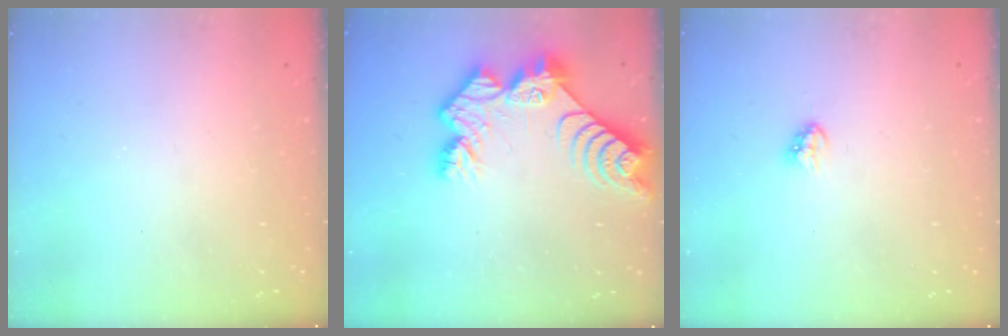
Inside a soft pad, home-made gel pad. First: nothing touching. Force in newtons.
{"total": 11.9, "press": 11.9, "slide": 1.0}
{"total": 3.4, "press": 3.4, "slide": 0.2}